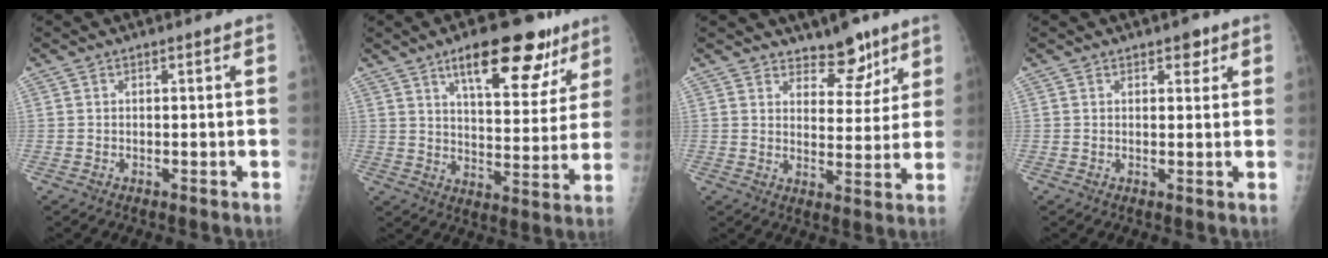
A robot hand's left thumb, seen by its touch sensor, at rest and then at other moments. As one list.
[{"total": 23.7, "force": [14.4, 8.9, 16.6], "torque": [-0.208, -0.048, 0.231]}, {"total": 7.3, "force": [5.6, 3.7, 2.9], "torque": [-0.004, -0.040, 0.086]}, {"total": 2.3, "force": [1.5, 1.3, 1.2], "torque": [0.001, -0.006, 0.018]}]